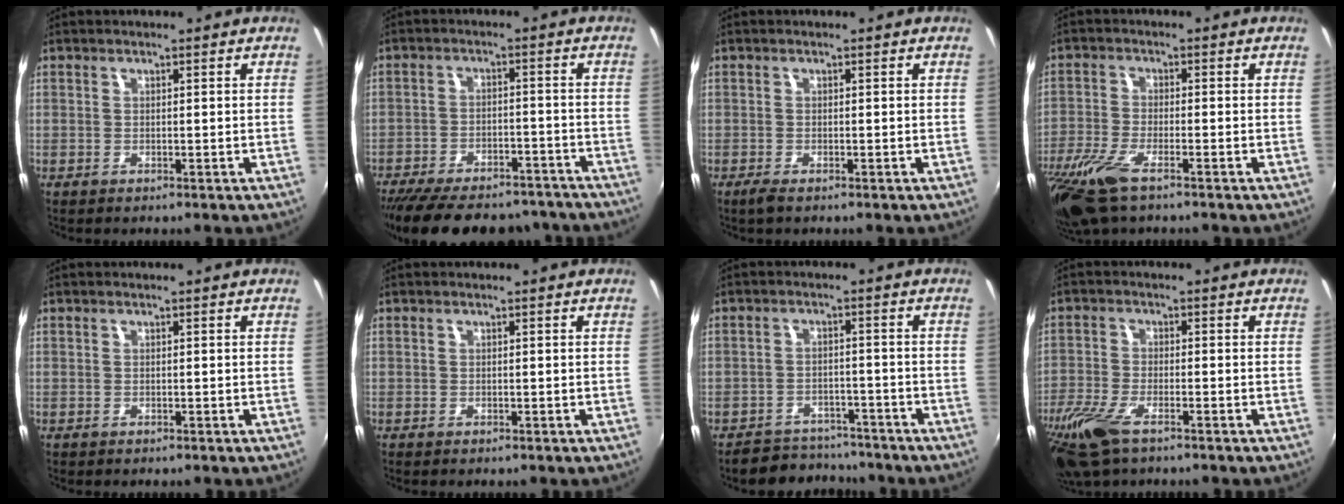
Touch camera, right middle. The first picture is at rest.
{"total": 21.7, "force": [-18.2, 7.6, 9.1], "torque": [-0.191, -0.010, -0.244]}
{"total": 1.6, "force": [-1.1, 0.3, 1.1], "torque": [-0.024, -0.007, -0.021]}
{"total": 10.8, "force": [-7.2, 3.0, 7.4], "torque": [-0.179, -0.038, -0.143]}
{"total": 0.0}
{"total": 0.0}
{"total": 8.5, "force": [-7.6, 3.5, 1.2], "torque": [-0.037, 0.013, -0.106]}
{"total": 11.7, "force": [-7.6, 4.2, 7.8], "torque": [-0.191, -0.039, -0.151]}